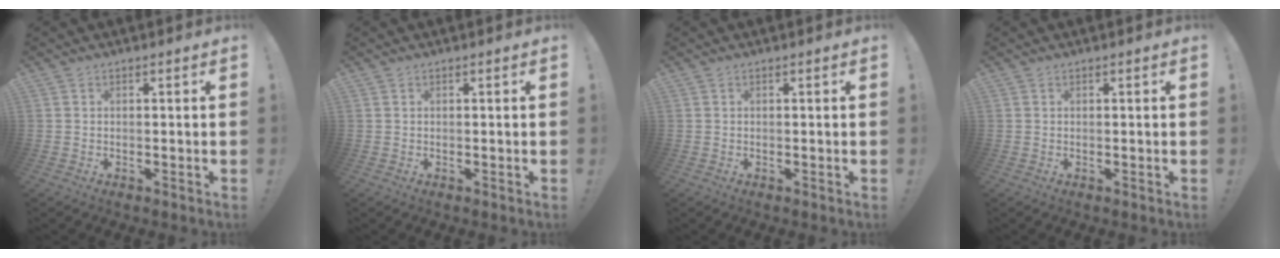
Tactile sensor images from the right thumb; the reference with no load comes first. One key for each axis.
{"total": 0.0}
{"total": 0.0}
{"total": 0.0}